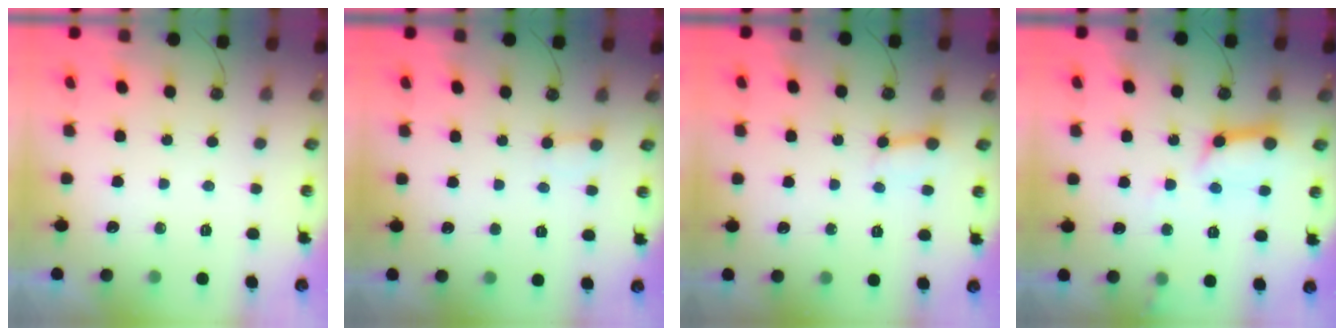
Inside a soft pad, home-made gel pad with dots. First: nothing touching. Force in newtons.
{"total": 2.8, "press": 2.8, "slide": 0.4}
{"total": 2.9, "press": 2.9, "slide": 0.2}
{"total": 11.5, "press": 11.4, "slide": 1.3}